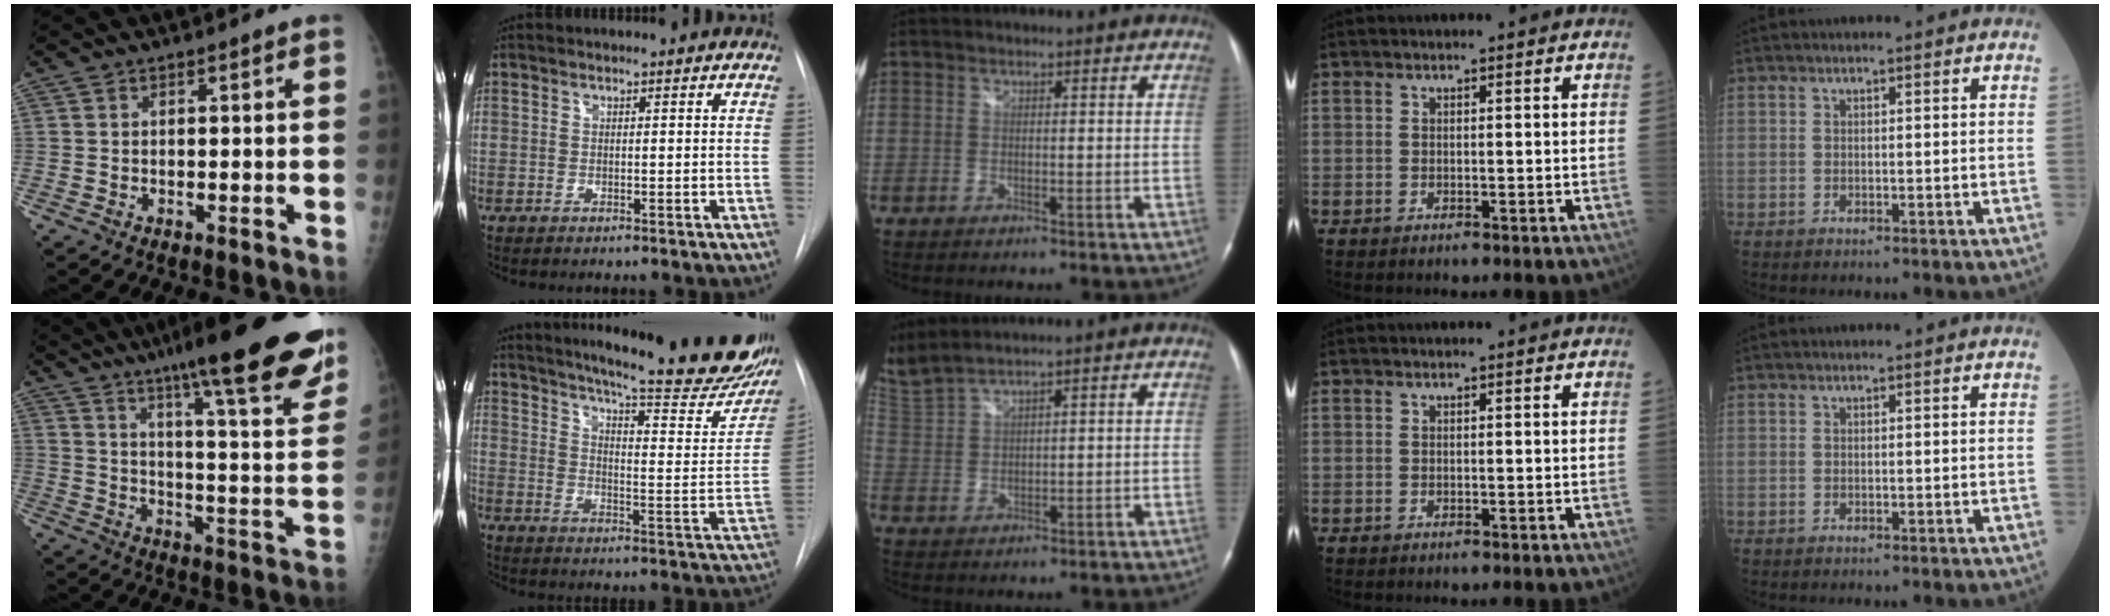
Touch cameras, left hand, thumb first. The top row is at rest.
{"thumb": {"total": 28.5, "force": [20.1, 4.4, 19.8], "torque": [-0.259, -0.081, 0.273]}, "index": {"total": 29.7, "force": [24.3, 4.0, 16.5], "torque": [-0.227, -0.070, 0.306]}, "middle": {"total": 6.9, "force": [6.2, -0.2, 3.1], "torque": [-0.089, 0.016, 0.138]}}